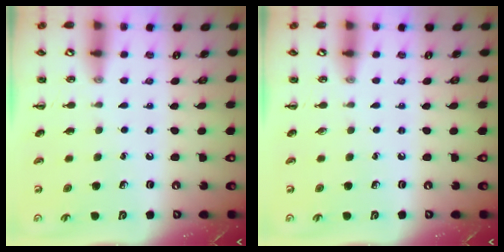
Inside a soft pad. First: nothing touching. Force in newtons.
{"total": 0.0}